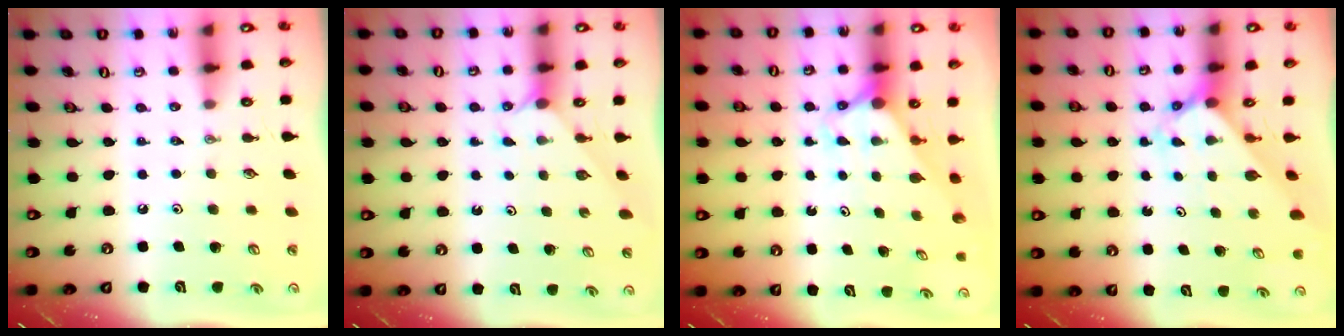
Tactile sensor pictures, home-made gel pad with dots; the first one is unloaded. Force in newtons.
{"total": 1.6, "press": 1.6, "slide": 0.3}
{"total": 2.9, "press": 2.9, "slide": 0.0}
{"total": 2.3, "press": 2.3, "slide": 0.2}